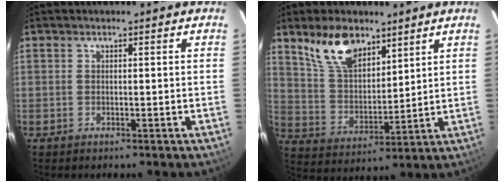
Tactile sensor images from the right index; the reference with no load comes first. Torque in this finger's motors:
{"motor_torque": [0.90, 0.64, 0.27, 0.12]}